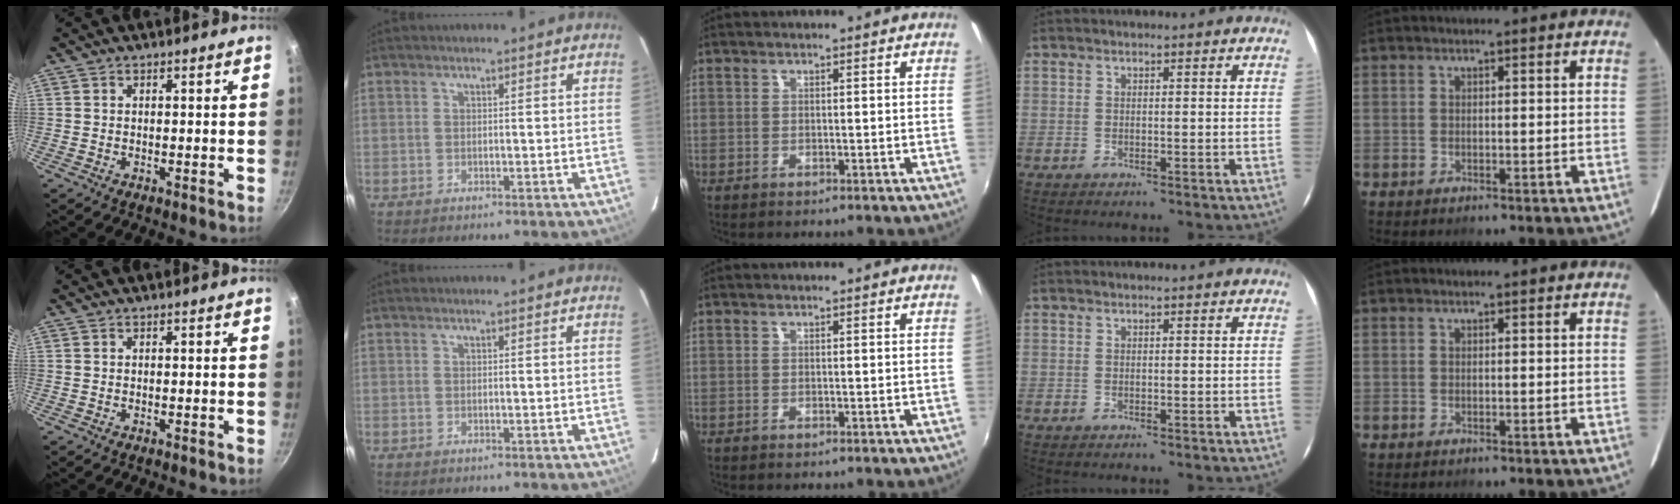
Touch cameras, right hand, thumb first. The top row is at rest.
{}